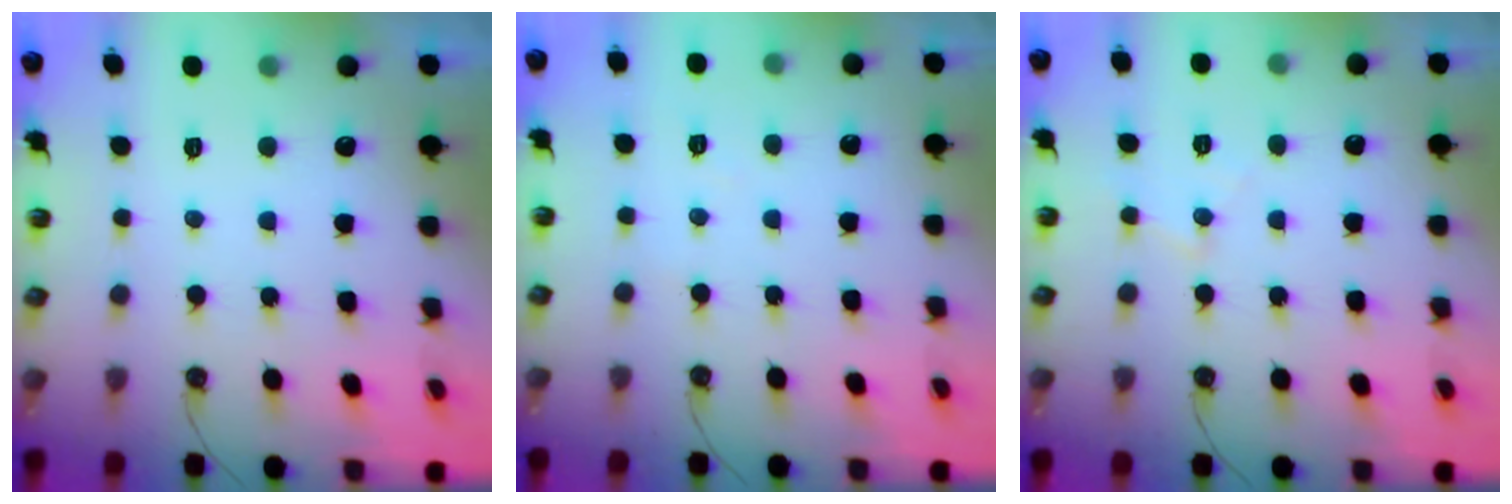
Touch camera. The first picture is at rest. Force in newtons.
{"total": 5.1, "press": 5.0, "slide": 0.6}
{"total": 5.9, "press": 5.9, "slide": 0.5}